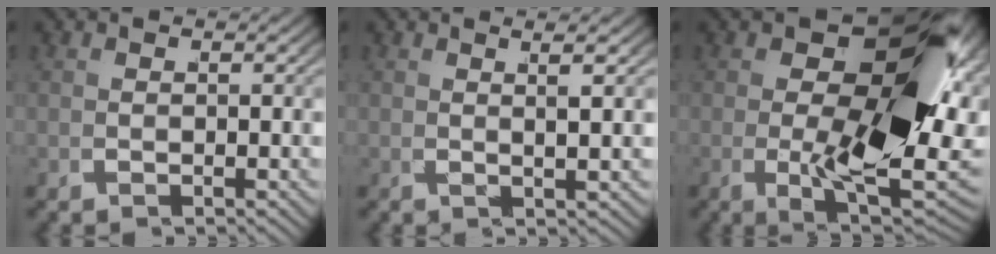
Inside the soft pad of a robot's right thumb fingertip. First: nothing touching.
{"total": 2.1, "force": [1.3, 0.1, 1.7], "torque": [-0.037, 0.001, 0.022]}
{"total": 20.4, "force": [0.9, 10.8, 17.2], "torque": [-0.263, -0.043, 0.030]}